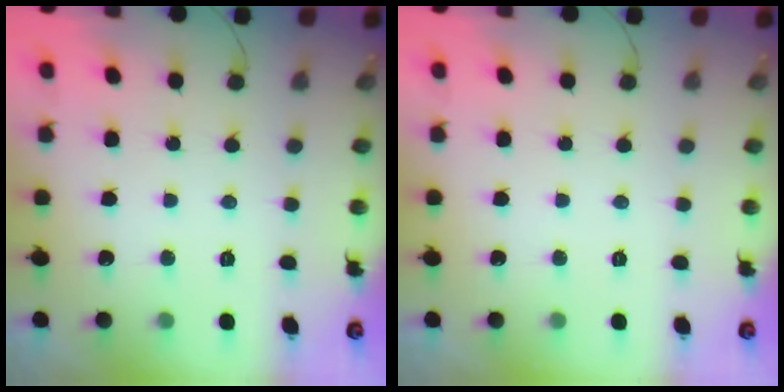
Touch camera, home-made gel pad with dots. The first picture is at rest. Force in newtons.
{"total": 0.0}